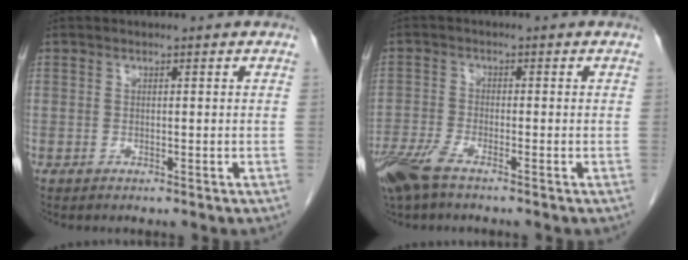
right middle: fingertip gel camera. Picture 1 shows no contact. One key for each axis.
{"total": 5.7, "fx": -4.2, "fy": 1.0, "fz": 3.7, "tx": -0.082, "ty": -0.013, "tz": -0.083}